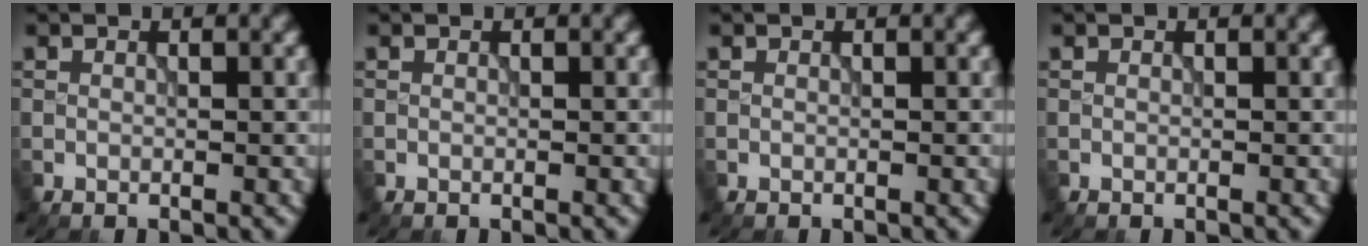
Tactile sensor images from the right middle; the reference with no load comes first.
{"total": 0.0}
{"total": 0.0}
{"total": 0.0}